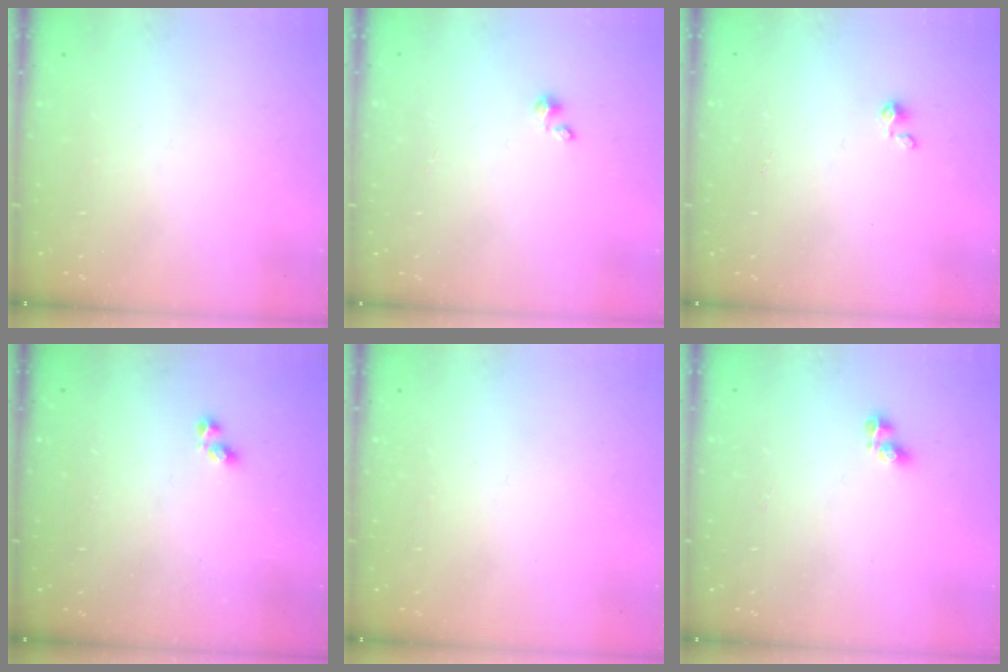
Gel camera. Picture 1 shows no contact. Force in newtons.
{"total": 1.4, "press": 1.3, "slide": 0.3}
{"total": 1.6, "press": 1.6, "slide": 0.2}
{"total": 1.9, "press": 1.9, "slide": 0.4}
{"total": 0.0}
{"total": 2.8, "press": 2.6, "slide": 1.1}